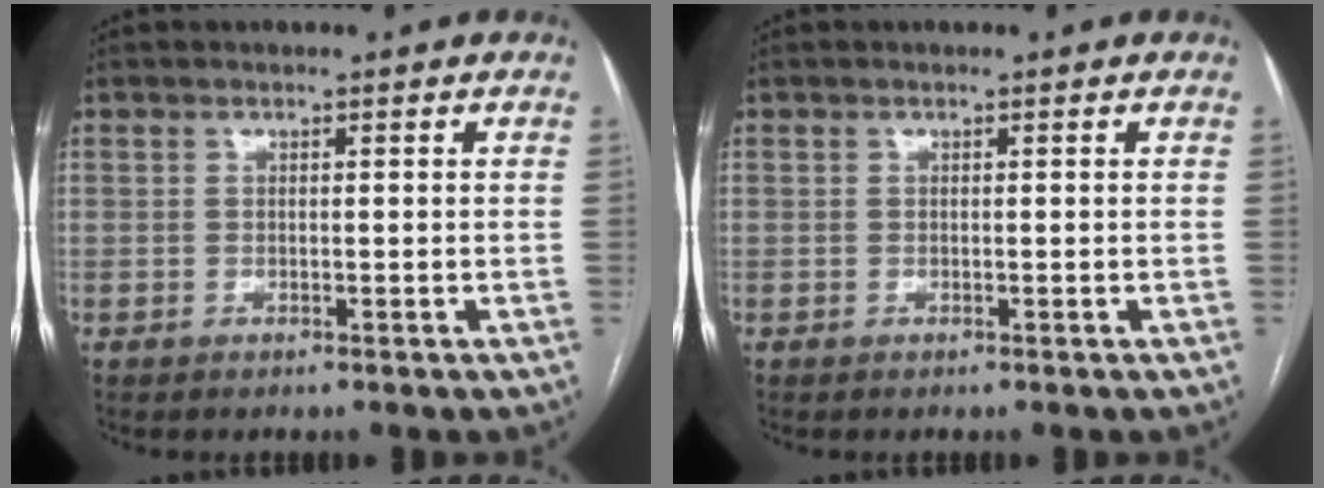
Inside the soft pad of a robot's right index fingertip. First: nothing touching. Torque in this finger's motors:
{"motor_torque": [0.00, 0.00, 0.00, 0.00]}